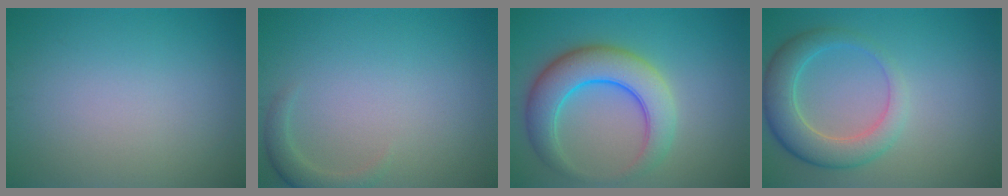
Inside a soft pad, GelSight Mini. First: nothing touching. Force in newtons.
{"total": 1.8, "press": 1.8, "slide": 0.3}
{"total": 7.0, "press": 7.0, "slide": 0.1}
{"total": 5.0, "press": 5.0, "slide": 0.5}